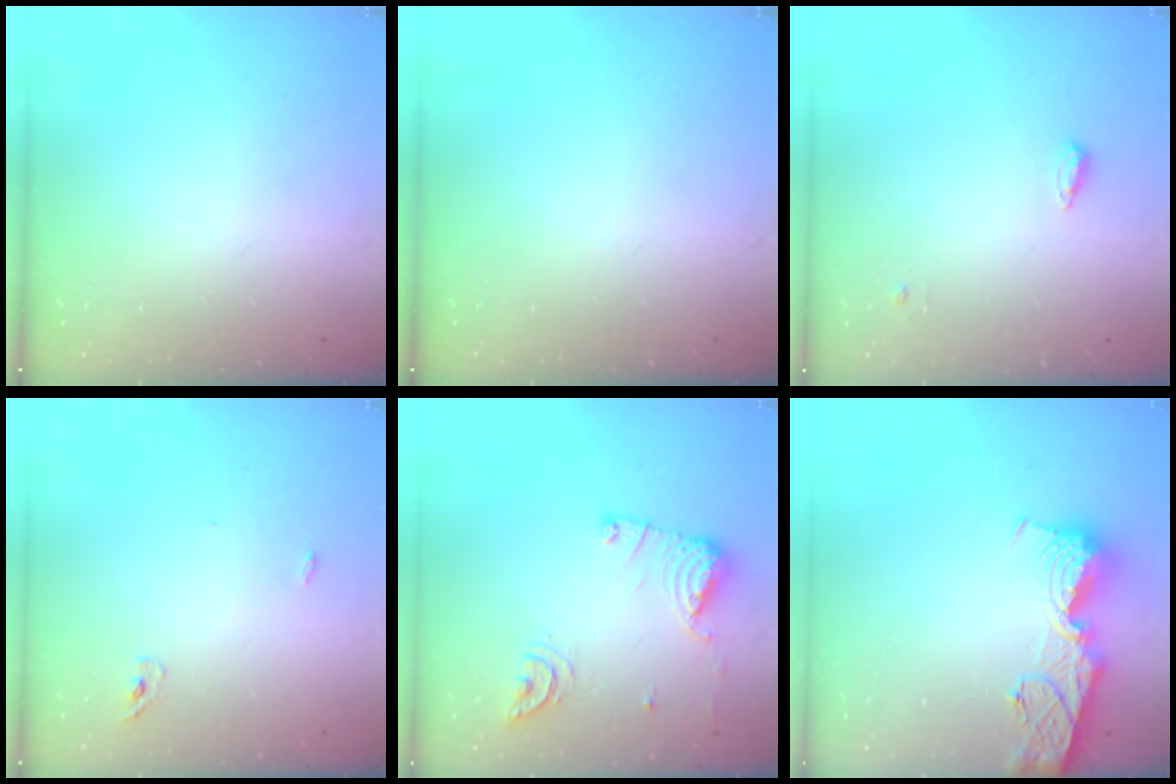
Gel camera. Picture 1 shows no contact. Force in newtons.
{"total": 0.0}
{"total": 4.2, "press": 4.1, "slide": 0.8}
{"total": 6.0, "press": 2.8, "slide": 5.3}
{"total": 12.2, "press": 12.2, "slide": 1.2}
{"total": 13.6, "press": 13.5, "slide": 1.5}